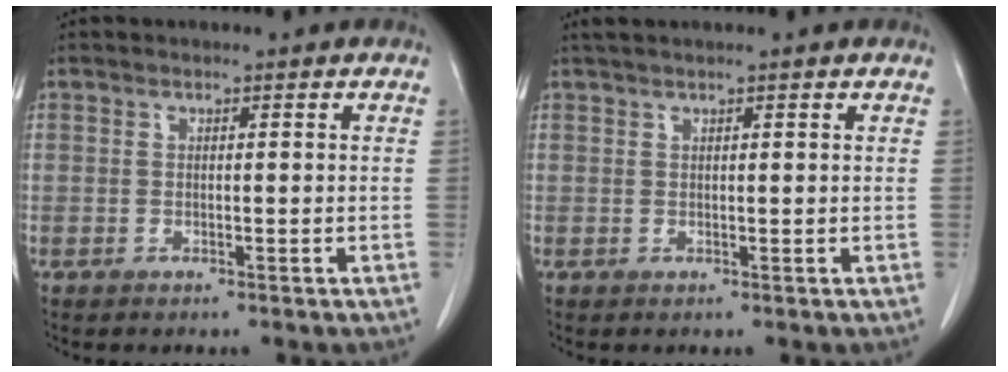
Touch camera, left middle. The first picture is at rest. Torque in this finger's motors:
{"motor_torque": [0.07, -0.05, 0.08, 0.01]}